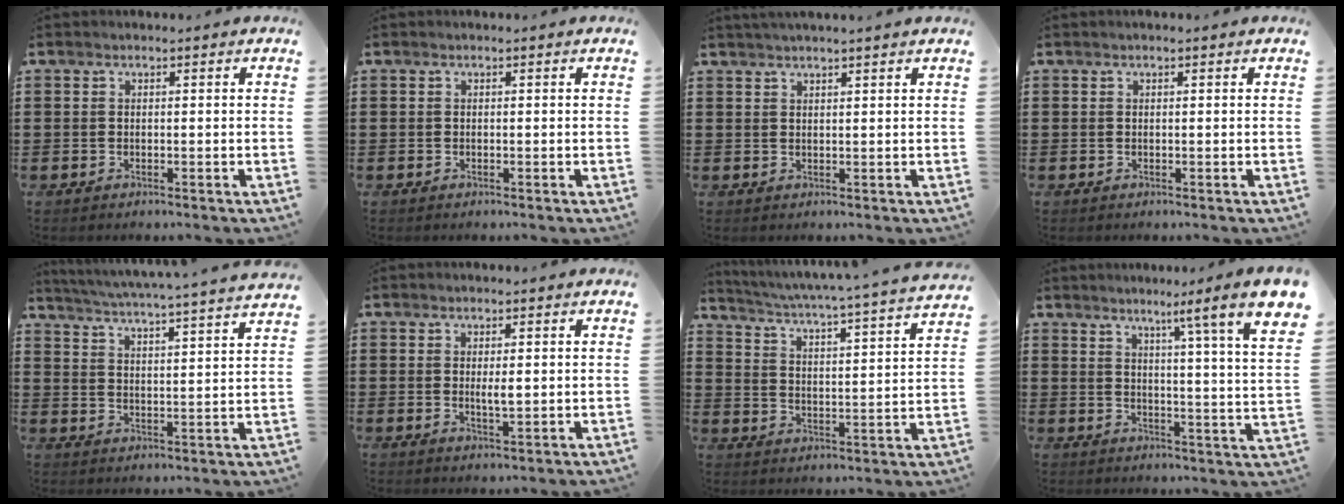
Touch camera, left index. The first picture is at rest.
{"total": 0.0}
{"total": 1.5, "force": [1.4, -0.3, 0.5], "torque": [-0.010, 0.000, 0.026]}
{"total": 0.0}
{"total": 4.4, "force": [4.0, -1.0, 1.4], "torque": [-0.046, -0.035, 0.061]}
{"total": 2.4, "force": [0.2, 0.6, 2.3], "torque": [-0.044, -0.002, 0.002]}
{"total": 3.9, "force": [3.3, -0.9, 1.7], "torque": [-0.052, -0.039, 0.045]}
{"total": 5.8, "force": [4.1, -1.7, 3.6], "torque": [-0.059, -0.061, 0.048]}